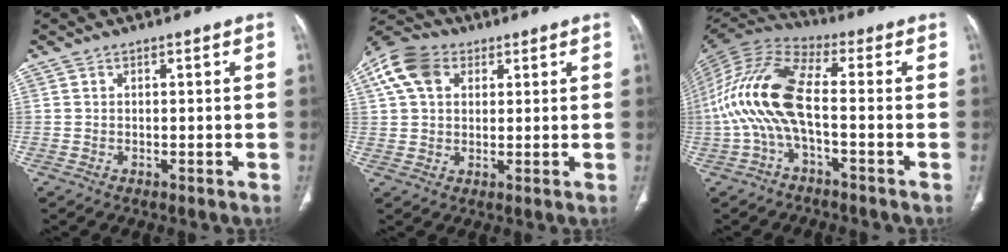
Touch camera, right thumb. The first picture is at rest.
{"total": 10.7, "force": [4.0, 7.6, 6.4], "torque": [-0.119, 0.015, 0.067]}
{"total": 14.7, "force": [-2.2, 5.5, 13.4], "torque": [-0.290, 0.041, -0.053]}